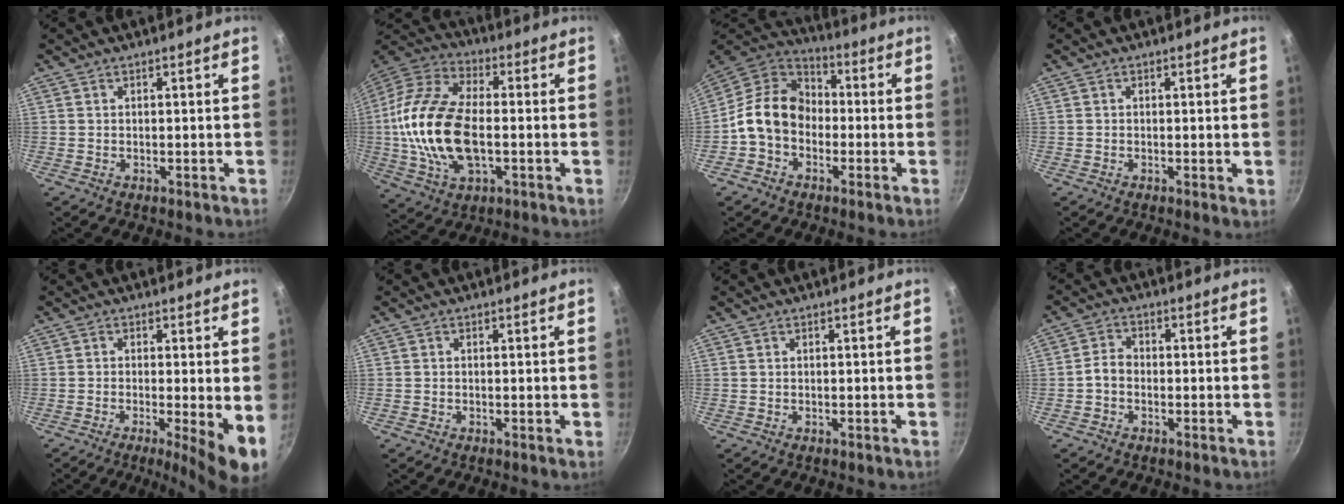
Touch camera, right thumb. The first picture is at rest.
{"total": 20.7, "force": [-1.5, 11.3, 17.2], "torque": [-0.343, 0.027, -0.038]}
{"total": 13.1, "force": [-2.2, 10.3, 7.9], "torque": [-0.098, 0.042, -0.063]}
{"total": 0.8, "force": [0.0, 0.2, 0.7], "torque": [-0.011, -0.001, -0.003]}
{"total": 7.7, "force": [-1.2, 1.3, 7.5], "torque": [-0.108, -0.011, -0.019]}
{"total": 0.0}
{"total": 0.0}
{"total": 3.1, "force": [-1.1, 2.3, 1.7], "torque": [-0.029, 0.021, -0.029]}